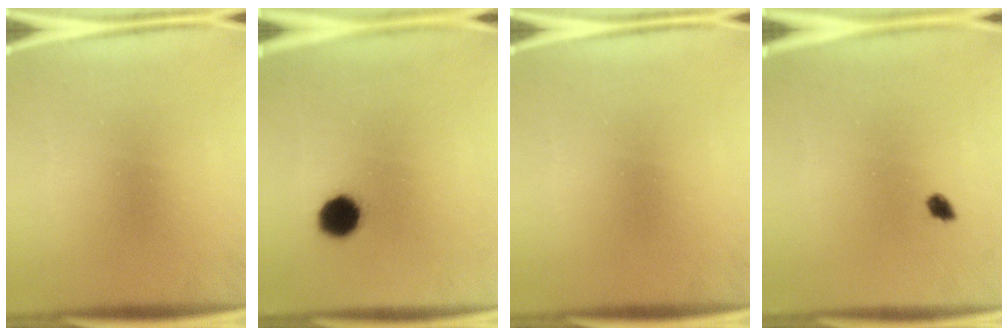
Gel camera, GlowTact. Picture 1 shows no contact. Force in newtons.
{"total": 6.5}
{"total": 0.0}
{"total": 1.5}